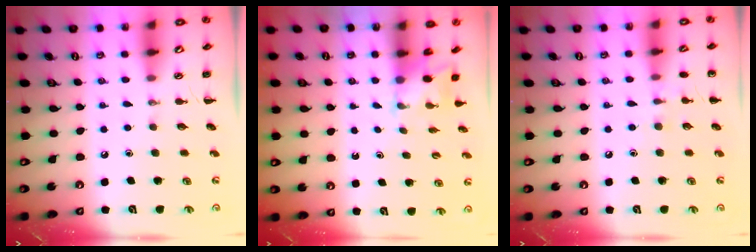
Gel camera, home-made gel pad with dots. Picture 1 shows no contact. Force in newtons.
{"total": 1.7, "press": 1.6, "slide": 0.6}
{"total": 6.0, "press": 5.7, "slide": 1.9}